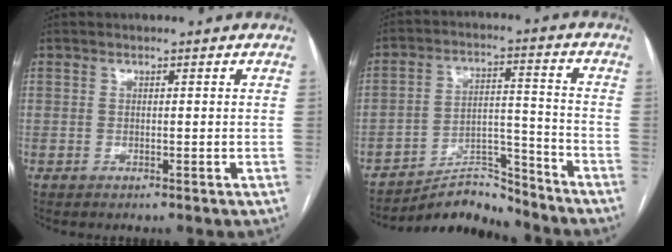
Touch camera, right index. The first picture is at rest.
{"total": 8.4, "force": [-8.2, 1.5, 0.2], "torque": [0.001, 0.039, -0.141]}